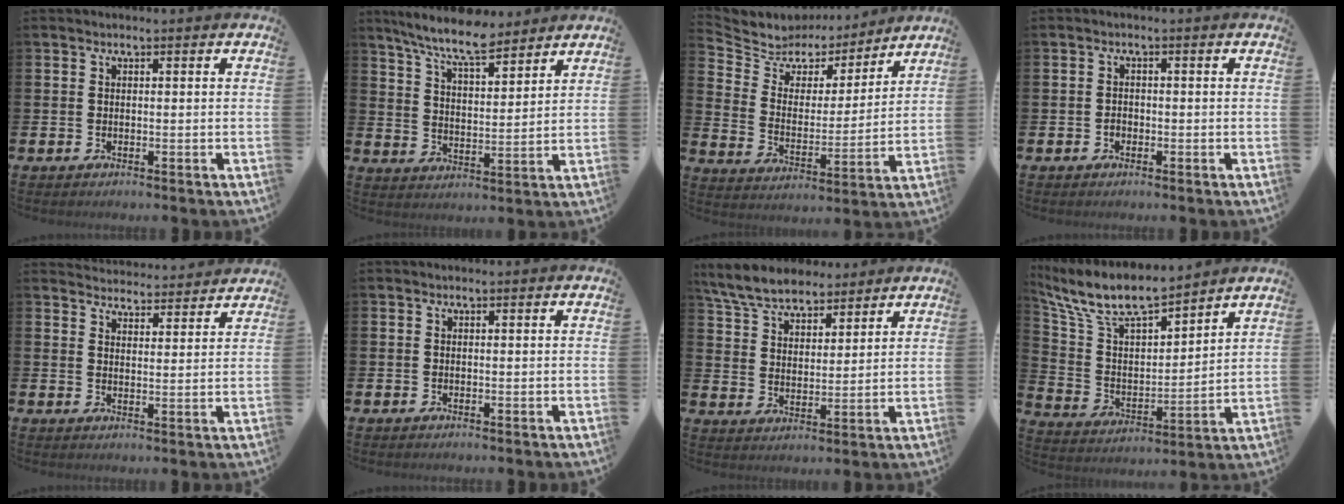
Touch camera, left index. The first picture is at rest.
{"total": 8.6, "force": [7.7, 1.4, 3.6], "torque": [-0.088, -0.032, 0.138]}
{"total": 6.6, "force": [5.9, 3.0, 0.6], "torque": [-0.058, -0.045, 0.103]}
{"total": 1.0, "force": [-0.4, 0.9, 0.3], "torque": [-0.005, 0.004, -0.010]}
{"total": 4.3, "force": [4.2, 0.5, -0.2], "torque": [-0.005, -0.032, 0.076]}
{"total": 0.0}
{"total": 7.3, "force": [6.7, 2.3, 1.7], "torque": [-0.064, -0.021, 0.125]}
{"total": 9.7, "force": [8.7, 2.3, 3.7], "torque": [-0.115, -0.056, 0.152]}